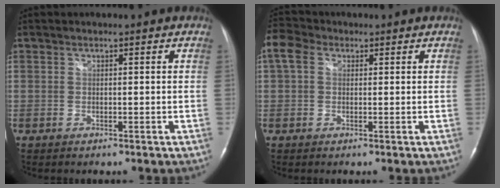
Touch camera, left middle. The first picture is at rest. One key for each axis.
{"total": 5.2, "fx": 1.8, "fy": 3.8, "fz": 3.1, "tx": -0.081, "ty": 0.034, "tz": 0.034}